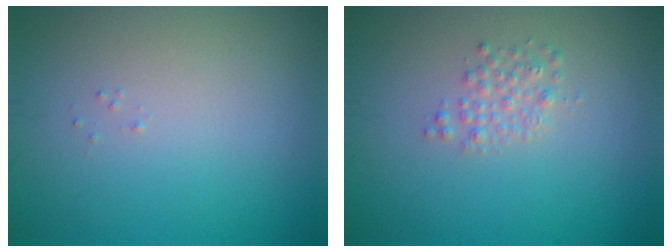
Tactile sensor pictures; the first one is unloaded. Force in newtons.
{"total": 1.5, "press": 1.5, "slide": 0.0}